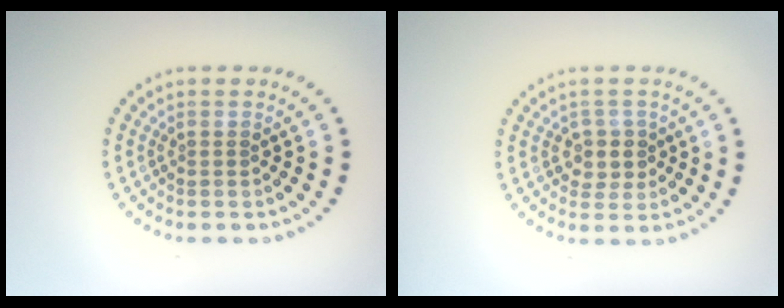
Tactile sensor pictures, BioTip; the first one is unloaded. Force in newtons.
{"total": 2.3, "press": 2.1, "slide": 1.0}